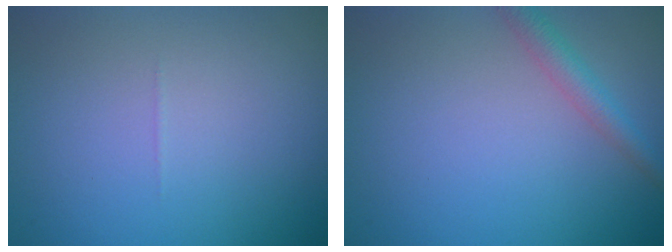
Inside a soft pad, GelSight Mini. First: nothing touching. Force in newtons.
{"total": 2.2, "press": 2.2, "slide": 0.1}